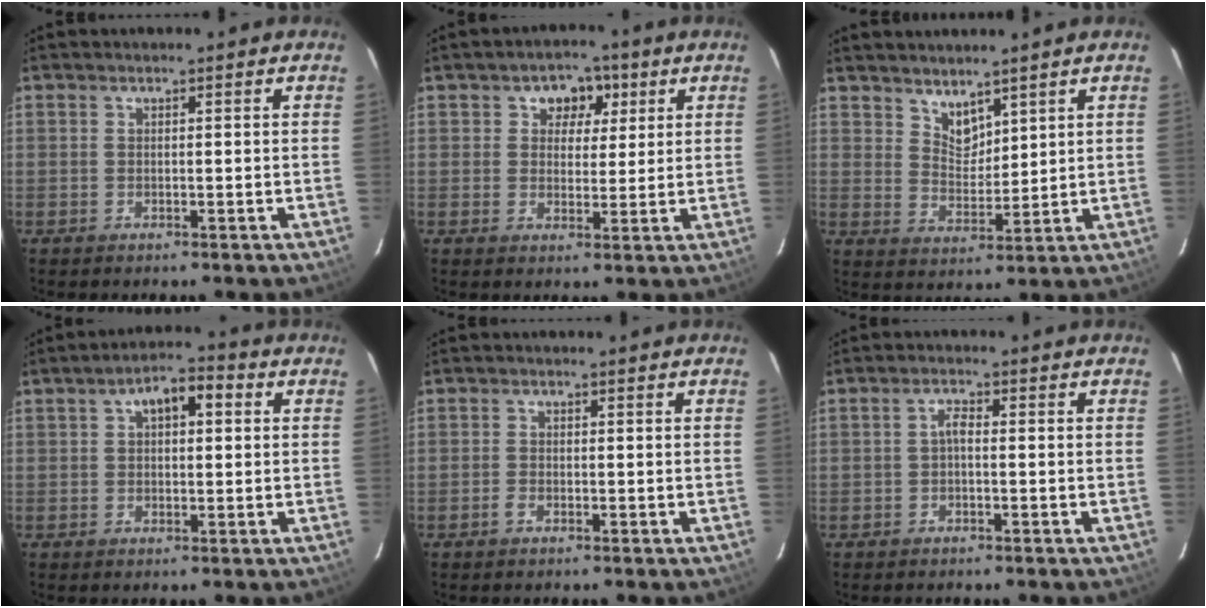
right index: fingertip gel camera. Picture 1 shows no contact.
{"total": 5.6, "force": [2.2, 4.6, 2.2], "torque": [-0.022, 0.013, 0.032]}
{"total": 4.9, "force": [4.1, 2.3, 1.5], "torque": [-0.018, -0.003, 0.079]}
{"total": 6.1, "force": [1.8, 3.1, 4.9], "torque": [-0.081, 0.025, 0.030]}
{"total": 1.1, "force": [-0.8, 0.5, 0.5], "torque": [-0.012, 0.000, -0.017]}
{"total": 1.6, "force": [-0.5, 0.5, 1.4], "torque": [-0.029, 0.007, -0.011]}